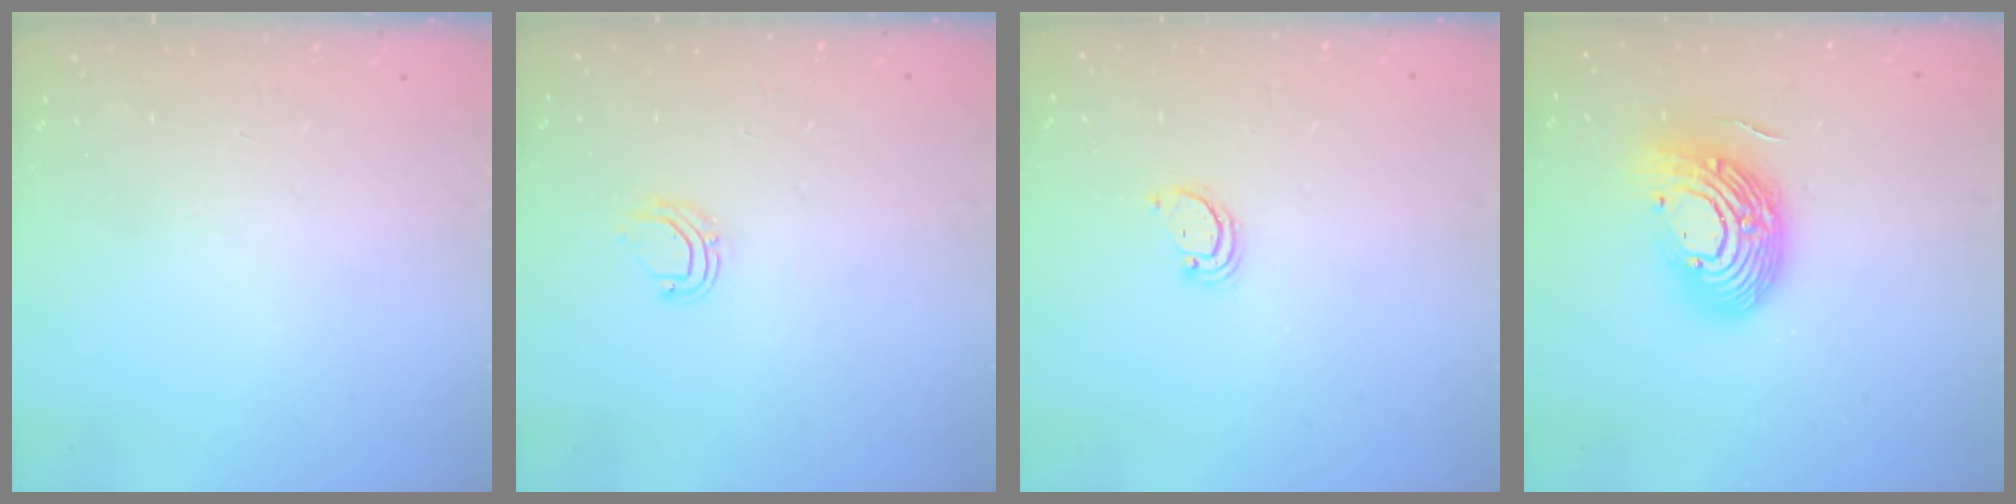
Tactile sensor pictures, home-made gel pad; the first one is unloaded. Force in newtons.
{"total": 6.4, "press": 6.4, "slide": 0.4}
{"total": 2.1, "press": 2.1, "slide": 0.2}
{"total": 16.1, "press": 16.0, "slide": 1.3}